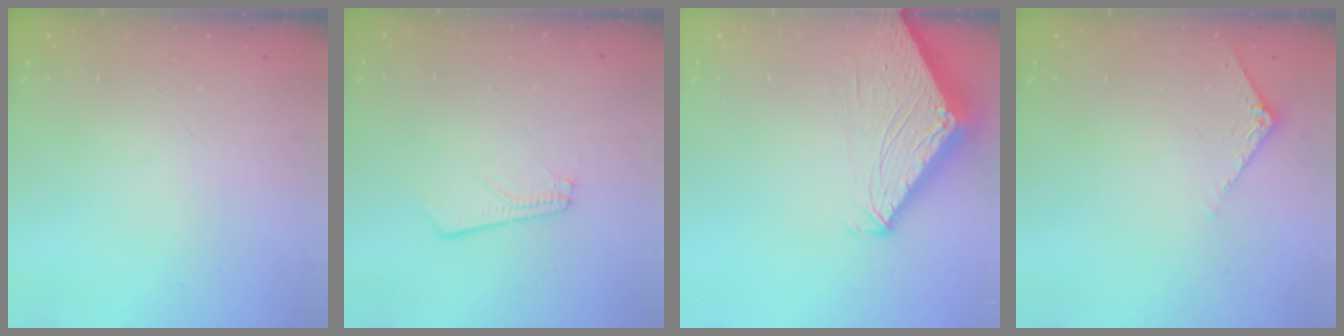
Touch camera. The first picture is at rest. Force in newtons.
{"total": 2.4, "press": 2.4, "slide": 0.4}
{"total": 3.5, "press": 3.5, "slide": 0.3}
{"total": 7.2, "press": 7.1, "slide": 0.8}